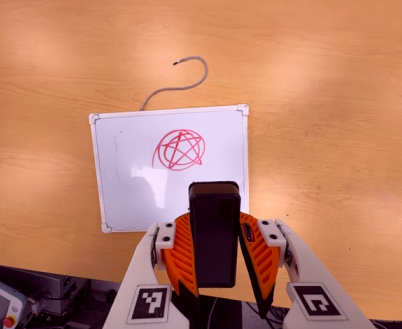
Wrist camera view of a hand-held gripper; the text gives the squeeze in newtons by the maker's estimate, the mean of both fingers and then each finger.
{"total": 8.1, "left": 6.5, "right": 9.7}